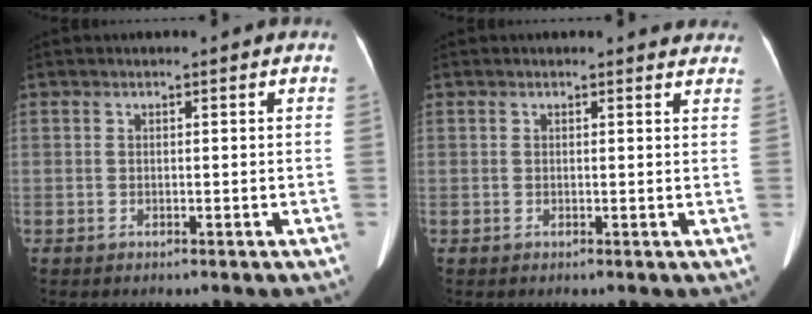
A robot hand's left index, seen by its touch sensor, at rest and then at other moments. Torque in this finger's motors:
{"motor_torque": [0.12, -0.19, 0.00, 0.00]}